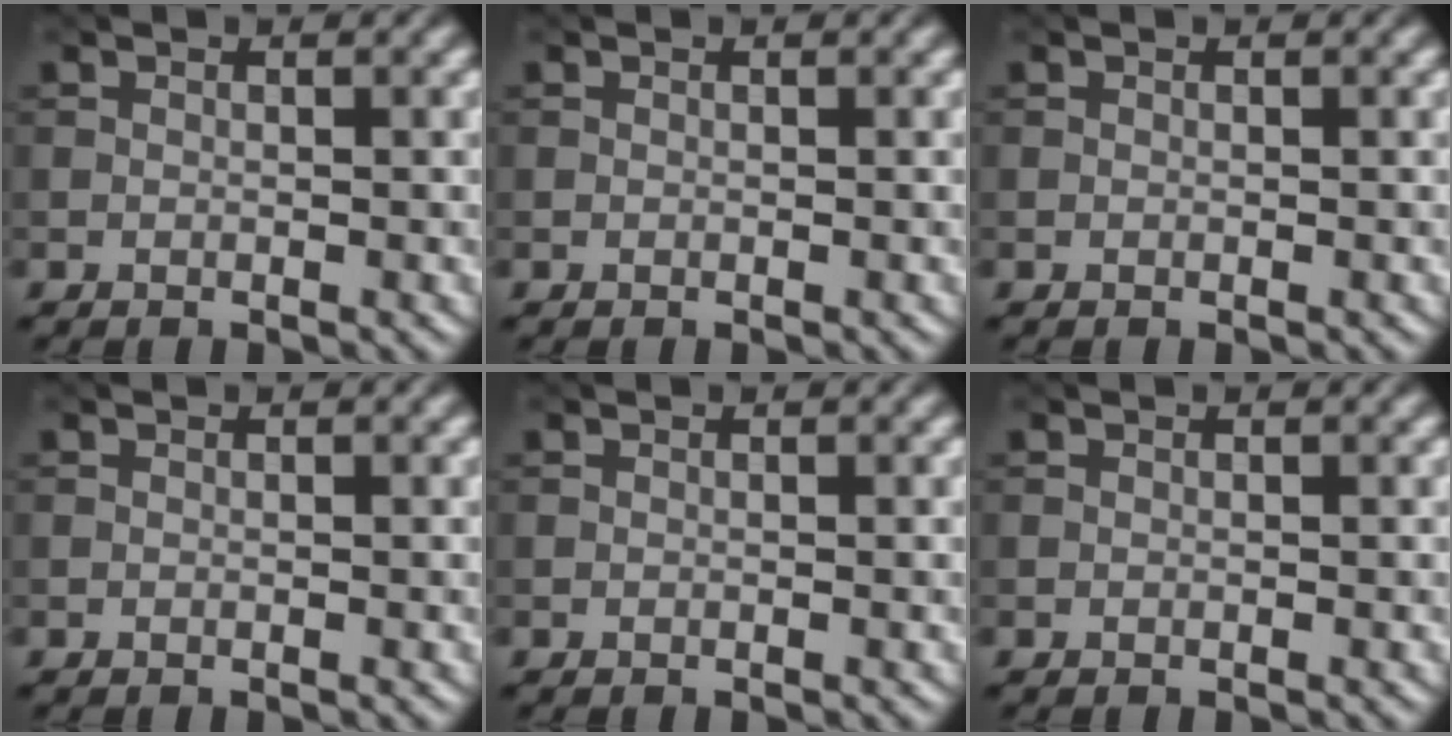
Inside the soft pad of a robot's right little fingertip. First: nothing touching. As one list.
[{"total": 0.0}, {"total": 0.0}, {"total": 0.0}, {"total": 0.0}, {"total": 0.0}]